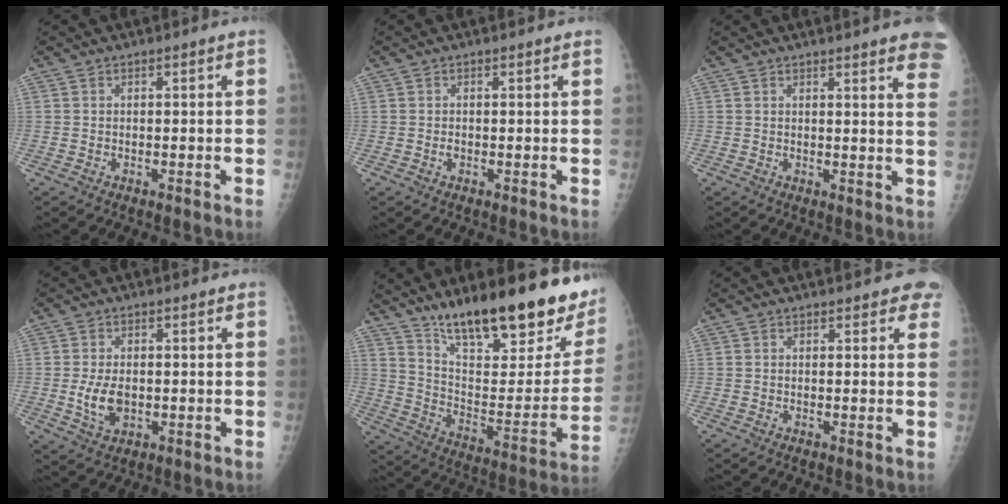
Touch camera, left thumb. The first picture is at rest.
{"total": 0.6, "force": [0.0, 0.4, 0.4], "torque": [-0.007, 0.000, -0.002]}
{"total": 11.6, "force": [8.9, 1.7, 7.3], "torque": [-0.064, -0.031, 0.083]}
{"total": 5.5, "force": [-0.4, 3.4, 4.3], "torque": [-0.077, -0.008, 0.000]}
{"total": 28.2, "force": [20.8, 7.9, 17.4], "torque": [-0.228, -0.097, 0.314]}
{"total": 3.9, "force": [3.1, 1.6, 1.6], "torque": [0.012, -0.006, 0.023]}